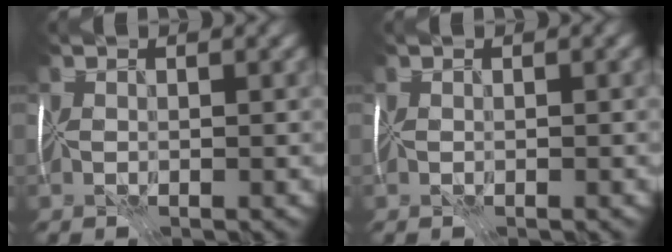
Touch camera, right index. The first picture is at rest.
{"total": 0.0}